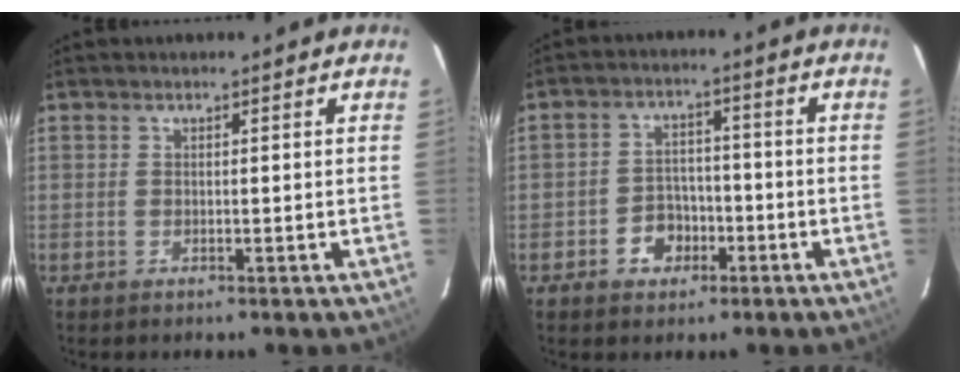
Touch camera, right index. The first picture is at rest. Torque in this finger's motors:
{"motor_torque": [0.17, 0.02, -0.04, -0.19]}